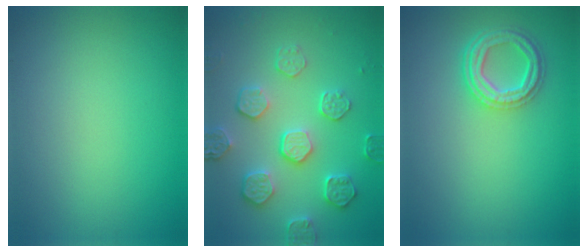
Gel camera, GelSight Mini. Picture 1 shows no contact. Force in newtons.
{"total": 4.2, "press": 3.9, "slide": 1.6}
{"total": 4.0, "press": 3.2, "slide": 2.3}